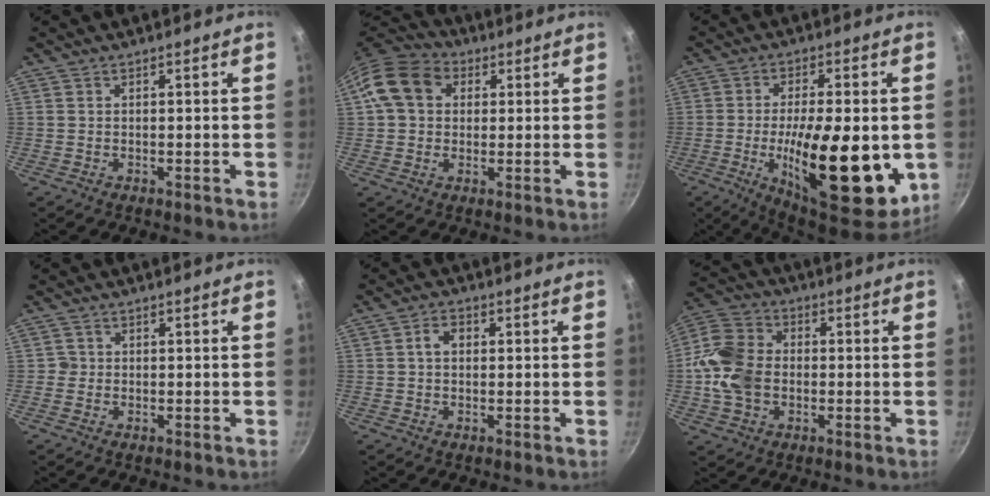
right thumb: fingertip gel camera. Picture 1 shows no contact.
{"total": 11.8, "force": [2.9, 9.3, 6.7], "torque": [-0.104, 0.021, 0.032]}
{"total": 22.0, "force": [-4.0, 8.0, 20.1], "torque": [-0.289, -0.002, -0.054]}
{"total": 1.1, "force": [-0.2, 1.0, 0.1], "torque": [0.004, 0.003, -0.007]}
{"total": 2.9, "force": [0.4, 2.1, 2.0], "torque": [-0.024, 0.008, 0.003]}
{"total": 12.5, "force": [-1.3, 9.4, 8.1], "torque": [-0.141, 0.021, -0.043]}